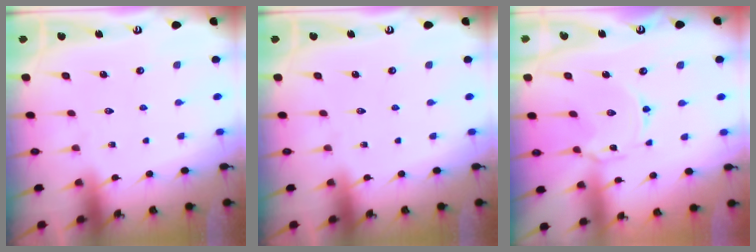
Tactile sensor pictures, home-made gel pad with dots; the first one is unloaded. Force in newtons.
{"total": 0.0}
{"total": 2.4, "press": 2.4, "slide": 0.3}